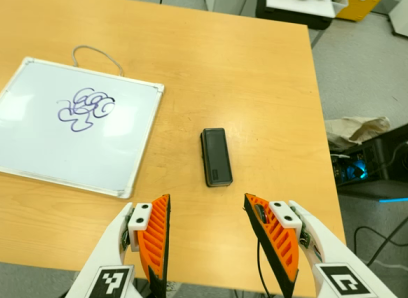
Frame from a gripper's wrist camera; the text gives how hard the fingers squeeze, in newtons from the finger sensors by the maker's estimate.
{"total": 0.0}